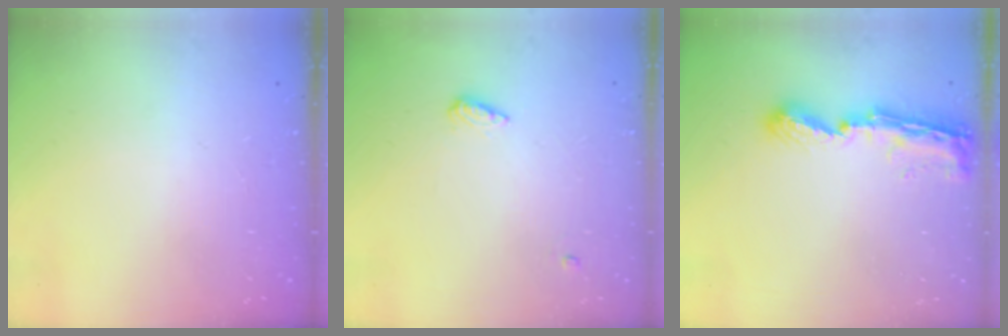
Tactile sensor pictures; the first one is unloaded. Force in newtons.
{"total": 5.2, "press": 5.1, "slide": 1.0}
{"total": 8.4, "press": 8.4, "slide": 1.1}